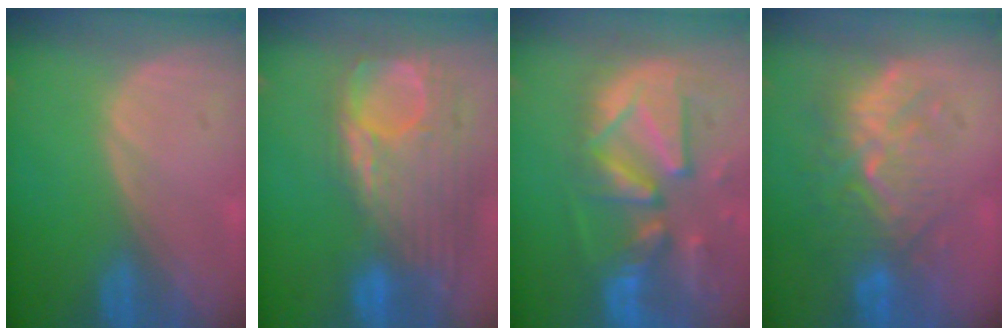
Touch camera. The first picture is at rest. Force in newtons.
{"total": 12.7, "press": 10.7, "slide": 6.9}
{"total": 13.3, "press": 11.4, "slide": 6.7}
{"total": 9.4, "press": 9.0, "slide": 2.7}